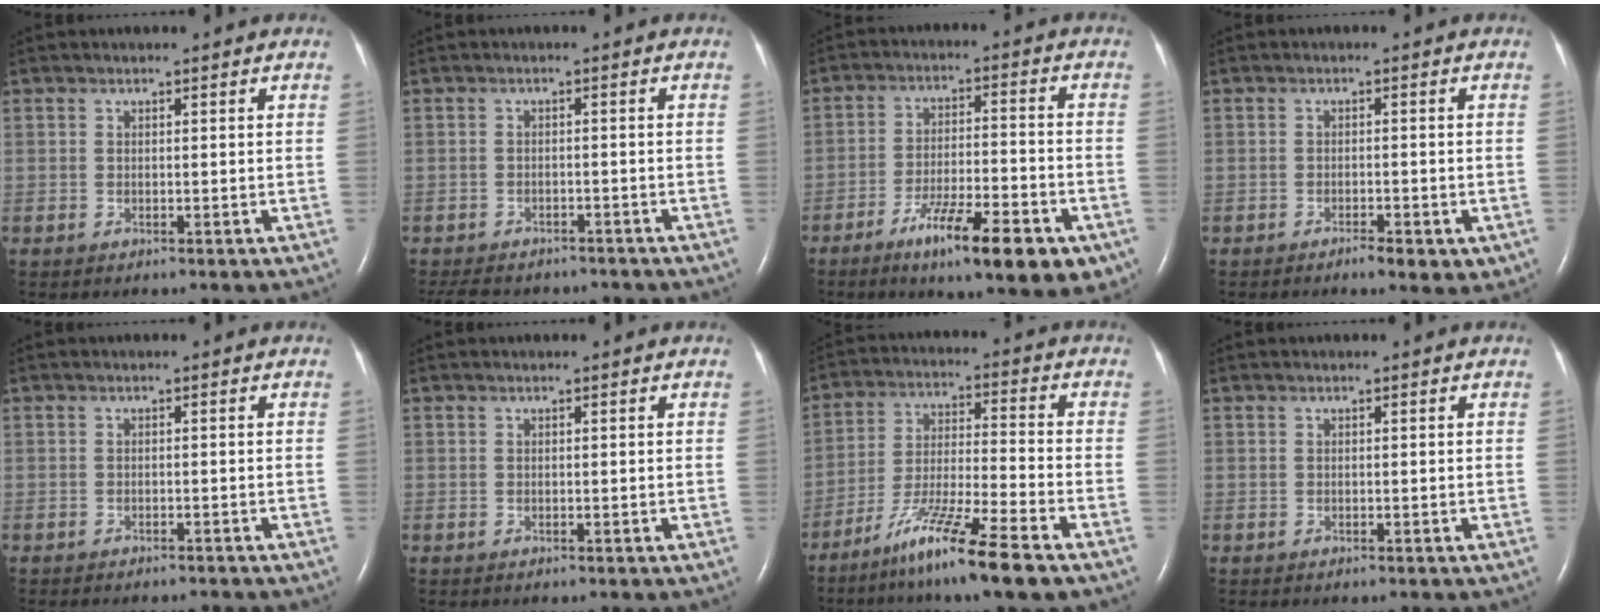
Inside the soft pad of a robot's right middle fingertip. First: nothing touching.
{"total": 10.7, "force": [-9.3, 4.1, 3.4], "torque": [-0.071, 0.000, -0.118]}
{"total": 14.4, "force": [-8.0, 2.9, 11.6], "torque": [-0.153, -0.007, -0.118]}
{"total": 3.6, "force": [-1.8, 1.3, 2.8], "torque": [-0.040, 0.001, -0.019]}
{"total": 4.5, "force": [-4.2, 0.9, 1.3], "torque": [-0.012, -0.005, -0.052]}
{"total": 0.0}
{"total": 12.5, "force": [-8.5, -0.3, 9.1], "torque": [-0.177, -0.036, -0.155]}
{"total": 0.0}